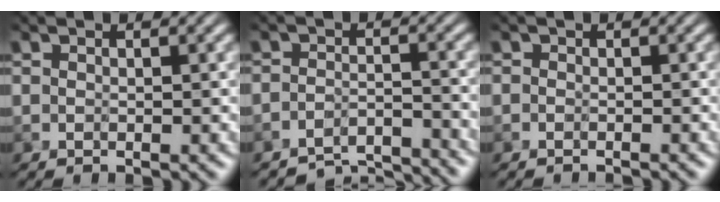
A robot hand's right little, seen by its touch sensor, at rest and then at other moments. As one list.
[{"total": 5.9, "force": [-5.7, 0.9, 1.2], "torque": [-0.011, -0.007, -0.085]}, {"total": 1.3, "force": [-1.3, 0.0, -0.1], "torque": [0.007, -0.009, -0.018]}]